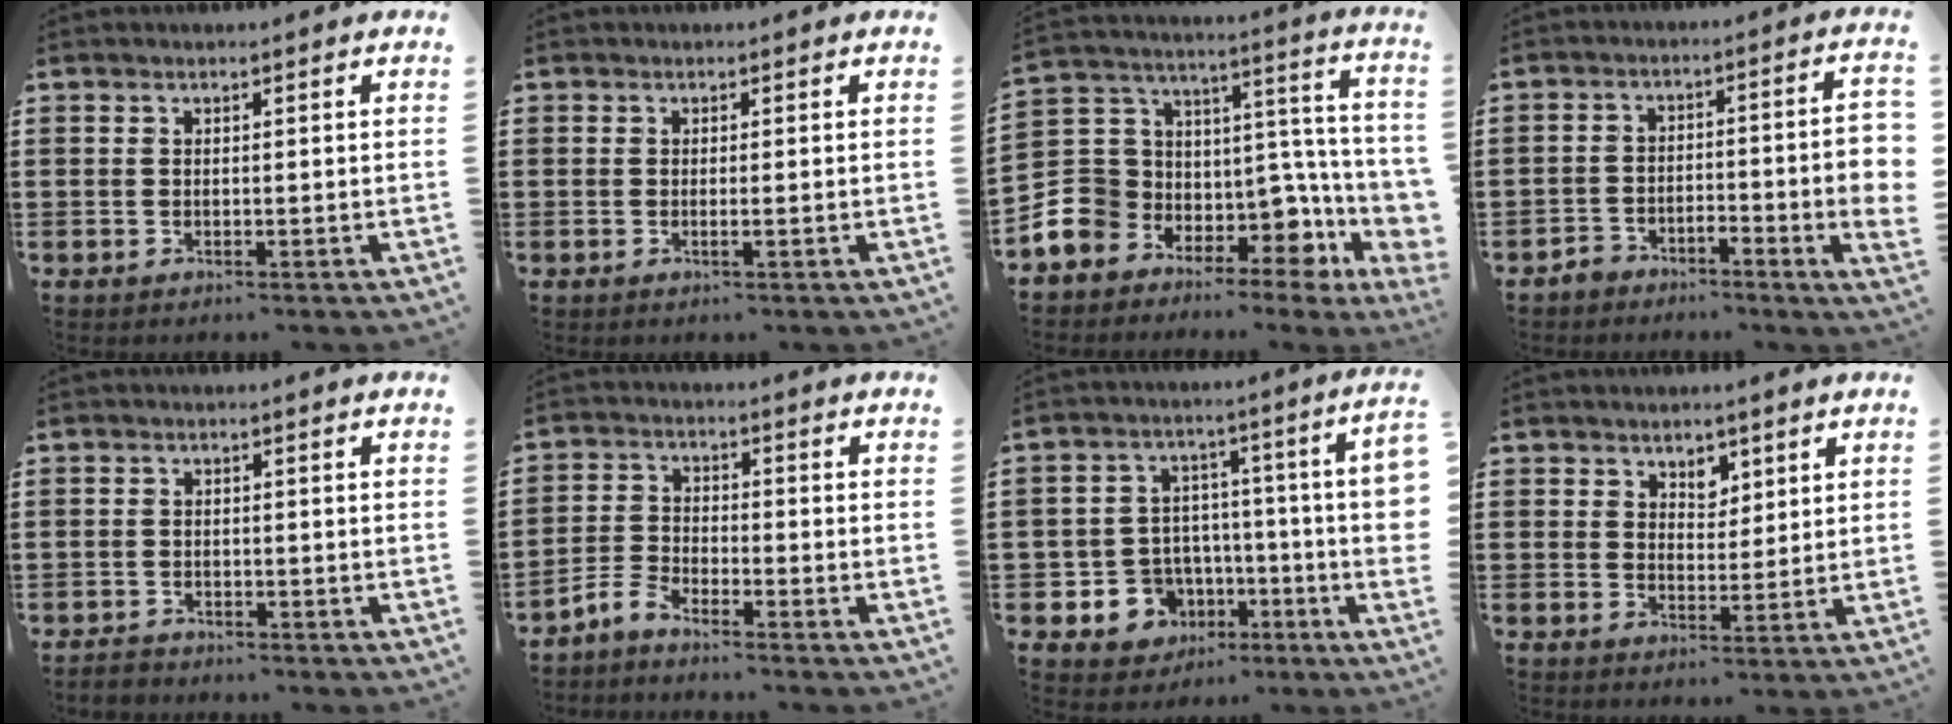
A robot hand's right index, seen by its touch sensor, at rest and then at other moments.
{"total": 0.8, "force": [-0.3, -0.1, 0.8], "torque": [-0.014, -0.006, -0.005]}
{"total": 8.7, "force": [-2.5, 7.5, 3.8], "torque": [-0.099, -0.047, -0.041]}
{"total": 5.6, "force": [-2.6, 1.0, 4.8], "torque": [-0.077, 0.008, -0.047]}
{"total": 1.5, "force": [-1.4, 0.4, -0.1], "torque": [-0.003, 0.005, -0.033]}
{"total": 3.4, "force": [-3.3, 0.2, 0.7], "torque": [-0.032, 0.003, -0.073]}
{"total": 7.3, "force": [-2.7, 5.8, 3.4], "torque": [-0.092, 0.013, -0.046]}
{"total": 3.1, "force": [2.2, 2.0, 0.7], "torque": [-0.016, 0.006, 0.040]}